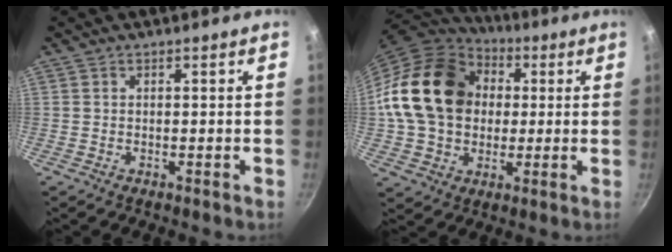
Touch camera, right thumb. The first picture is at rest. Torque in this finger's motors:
{"motor_torque": [2.09, 2.92, 1.62, -0.84, 0.73]}